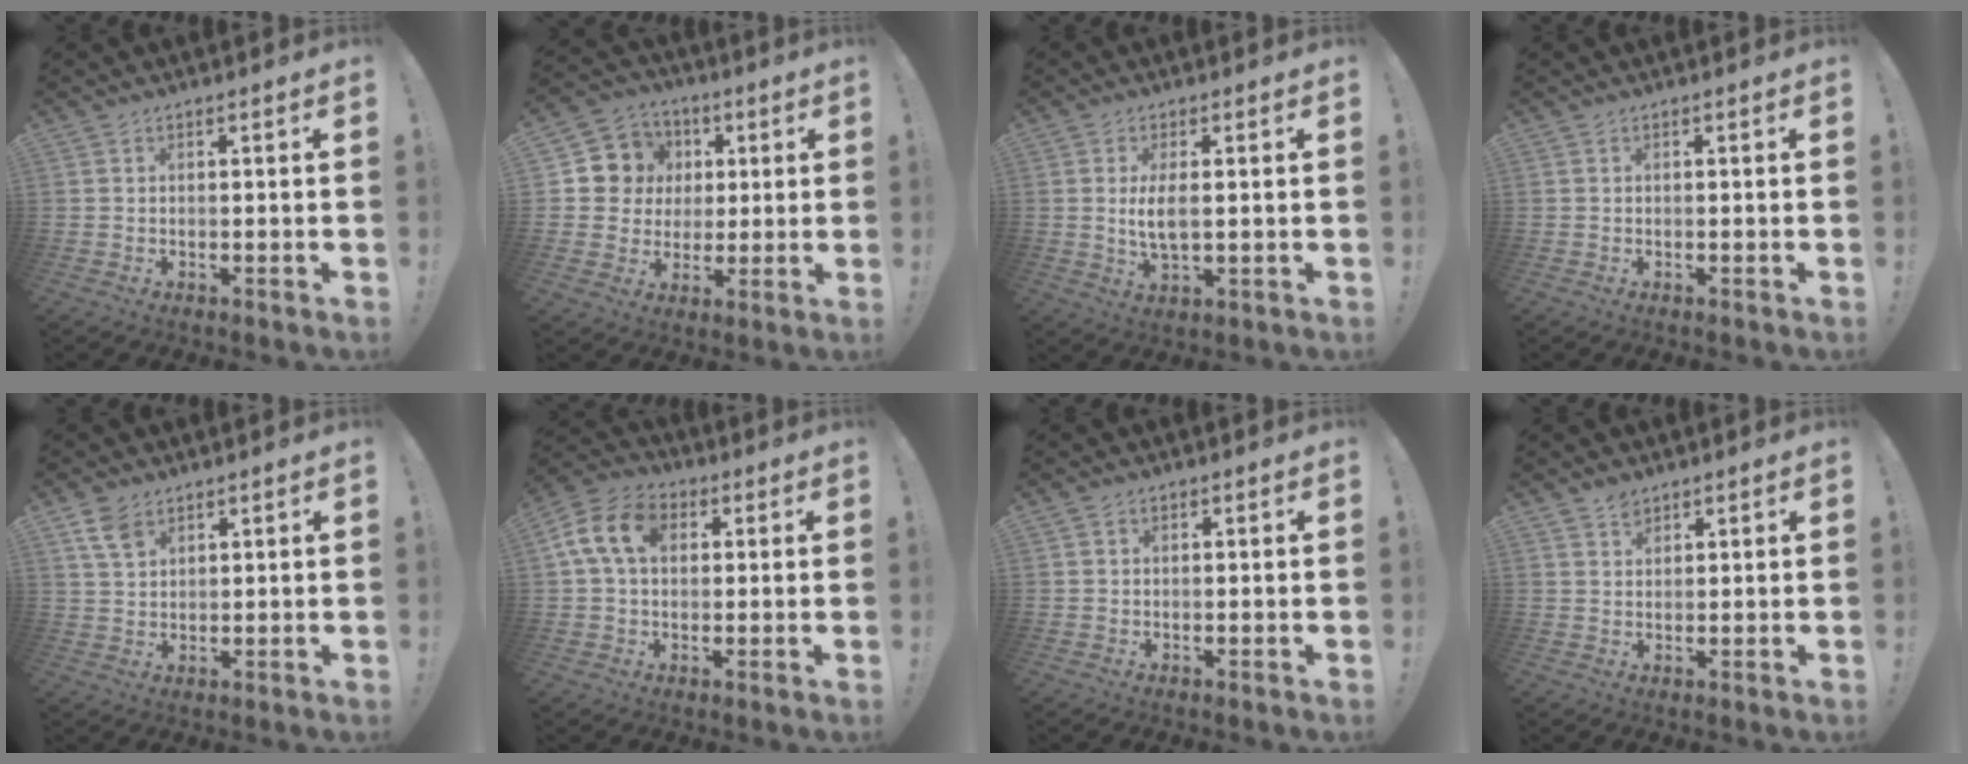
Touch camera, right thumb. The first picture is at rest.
{"total": 10.2, "force": [1.7, 9.8, 2.3], "torque": [-0.027, -0.005, 0.043]}
{"total": 6.0, "force": [0.4, 2.1, 5.5], "torque": [-0.111, -0.014, 0.003]}
{"total": 0.0}
{"total": 6.1, "force": [3.6, 3.7, 3.2], "torque": [-0.060, -0.011, 0.072]}
{"total": 13.2, "force": [3.3, 9.3, 8.8], "torque": [-0.158, 0.009, 0.064]}
{"total": 0.7, "force": [0.3, 0.5, 0.2], "torque": [0.002, 0.000, 0.005]}
{"total": 2.9, "force": [2.3, 1.8, 0.6], "torque": [0.003, -0.016, 0.040]}